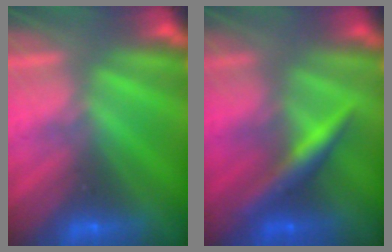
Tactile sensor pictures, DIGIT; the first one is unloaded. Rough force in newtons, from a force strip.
{"total": 2.4}